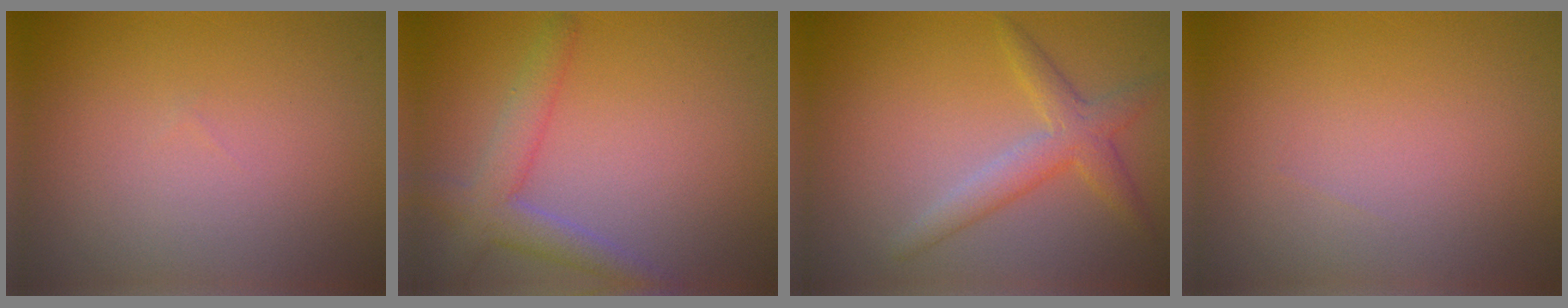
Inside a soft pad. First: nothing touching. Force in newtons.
{"total": 3.7, "press": 3.7, "slide": 0.1}
{"total": 3.0, "press": 3.0, "slide": 0.1}
{"total": 0.0}